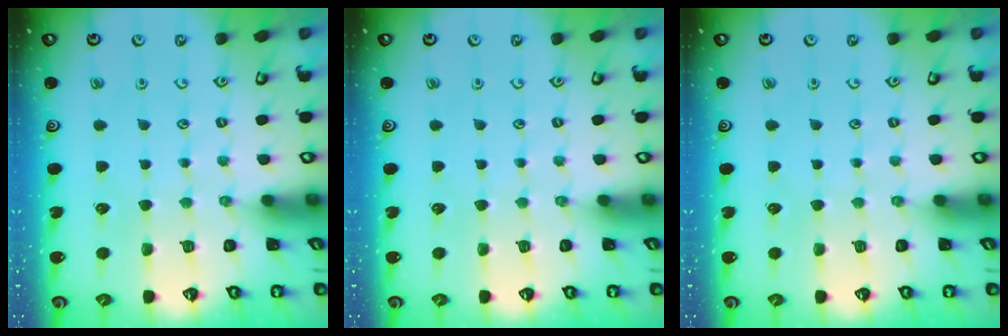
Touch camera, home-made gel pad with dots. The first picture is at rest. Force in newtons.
{"total": 0.0}
{"total": 0.0}